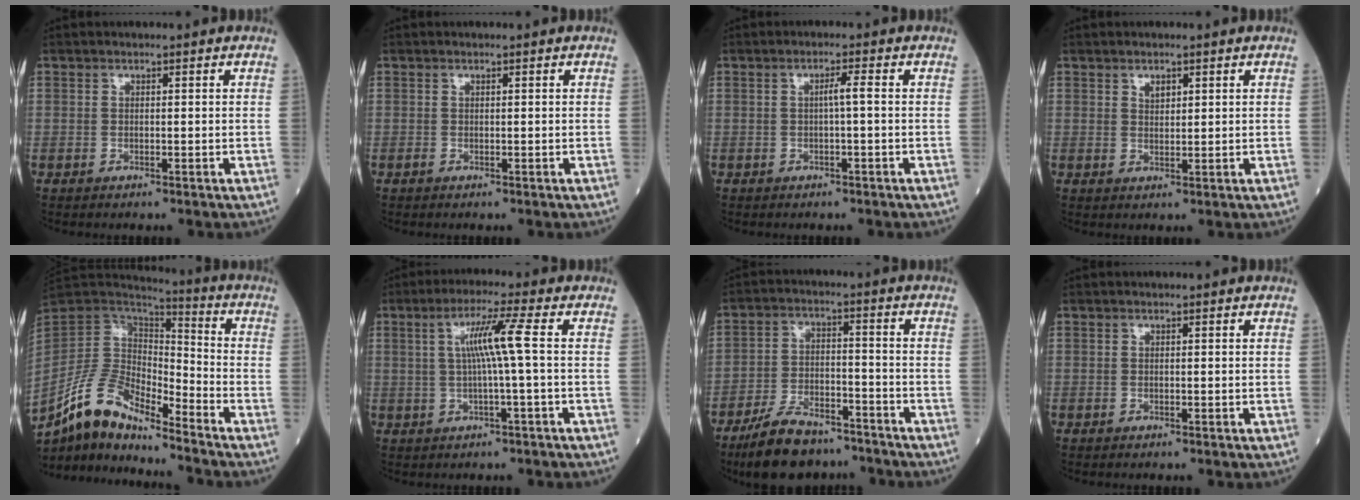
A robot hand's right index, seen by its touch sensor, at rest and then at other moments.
{"total": 0.0}
{"total": 1.8, "force": [-0.1, -0.2, 1.8], "torque": [-0.030, 0.003, -0.001]}
{"total": 1.7, "force": [1.0, 0.8, 1.0], "torque": [-0.019, 0.000, 0.022]}
{"total": 12.7, "force": [-11.0, 3.4, 5.3], "torque": [-0.113, 0.027, -0.208]}
{"total": 6.3, "force": [0.6, -1.2, 6.2], "torque": [-0.117, 0.009, 0.016]}
{"total": 11.9, "force": [-9.7, 4.2, 5.5], "torque": [-0.102, 0.001, -0.166]}
{"total": 0.0}